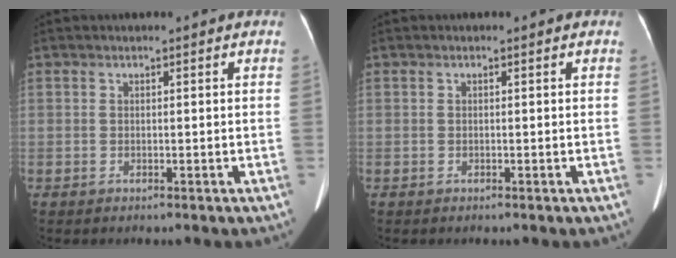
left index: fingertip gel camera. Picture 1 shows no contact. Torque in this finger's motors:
{"motor_torque": [0.00, -0.01, 0.00, 0.00]}